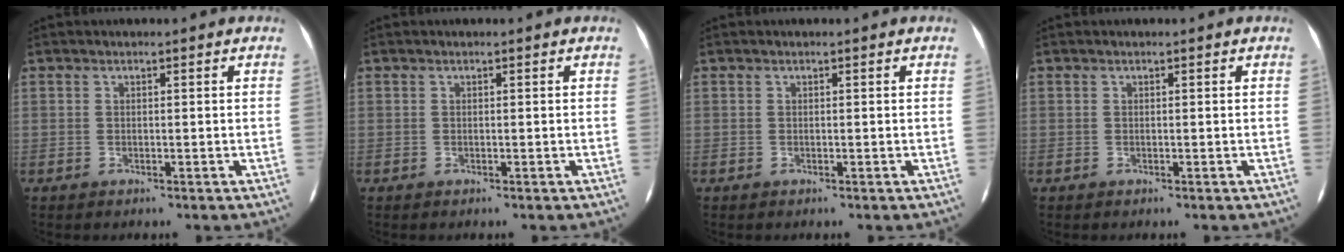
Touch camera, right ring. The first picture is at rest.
{"total": 0.0}
{"total": 0.0}
{"total": 0.0}